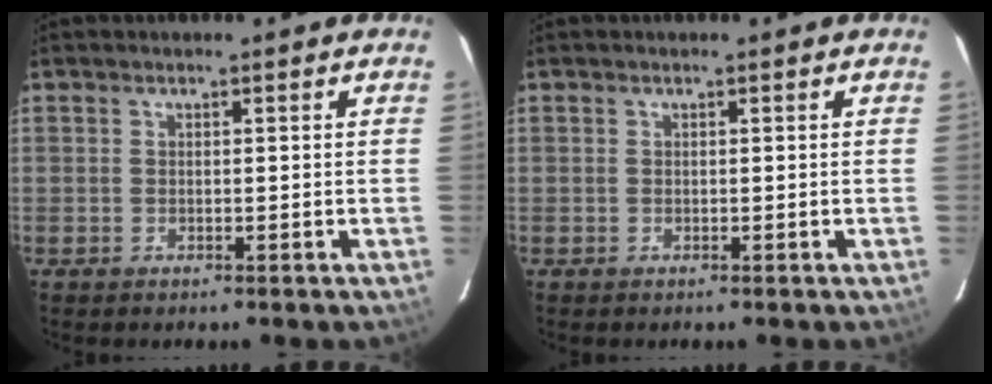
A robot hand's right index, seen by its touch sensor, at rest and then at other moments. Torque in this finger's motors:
{"motor_torque": [0.00, 0.00, 0.01, 0.00]}